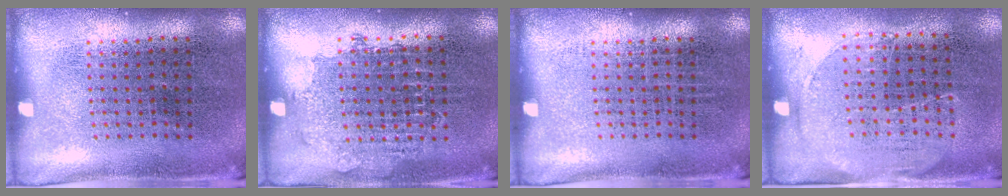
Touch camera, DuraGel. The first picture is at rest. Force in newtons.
{"total": 0.7, "press": 0.7, "slide": 0.2}
{"total": 0.0}
{"total": 1.4, "press": 1.2, "slide": 0.7}